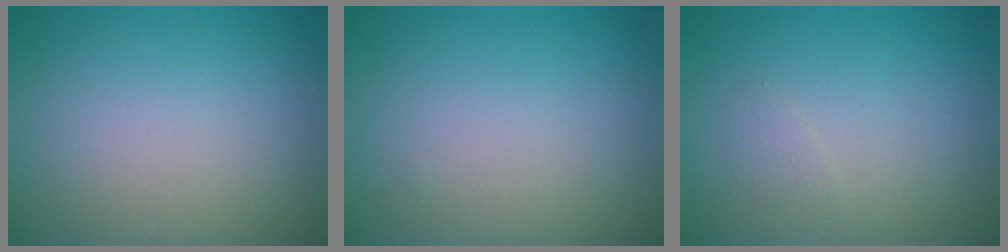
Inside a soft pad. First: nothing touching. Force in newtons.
{"total": 0.0}
{"total": 0.7, "press": 0.7, "slide": 0.0}